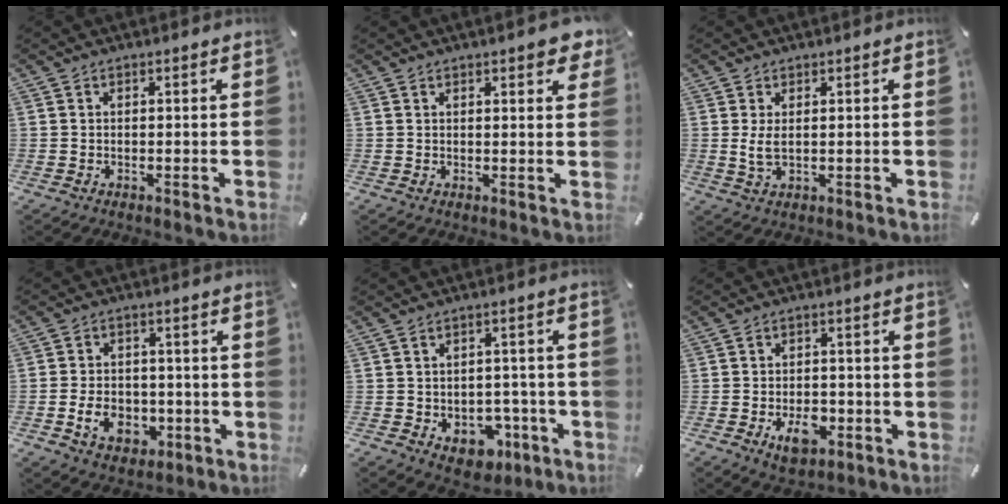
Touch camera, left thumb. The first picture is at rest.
{"total": 3.3, "force": [2.4, 1.1, 2.0], "torque": [-0.021, -0.014, 0.038]}
{"total": 3.4, "force": [0.7, 1.5, 3.0], "torque": [-0.073, -0.003, 0.009]}
{"total": 8.4, "force": [-2.3, 6.5, 4.8], "torque": [-0.107, 0.009, -0.043]}
{"total": 7.4, "force": [-2.5, 6.0, 3.5], "torque": [-0.035, 0.017, -0.035]}
{"total": 6.9, "force": [-2.4, 4.4, 4.7], "torque": [-0.060, 0.003, -0.043]}